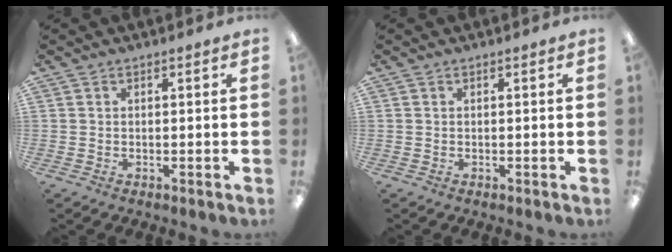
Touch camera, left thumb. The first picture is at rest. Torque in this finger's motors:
{"motor_torque": [-0.03, 0.02, 0.14, -0.13, 0.00]}